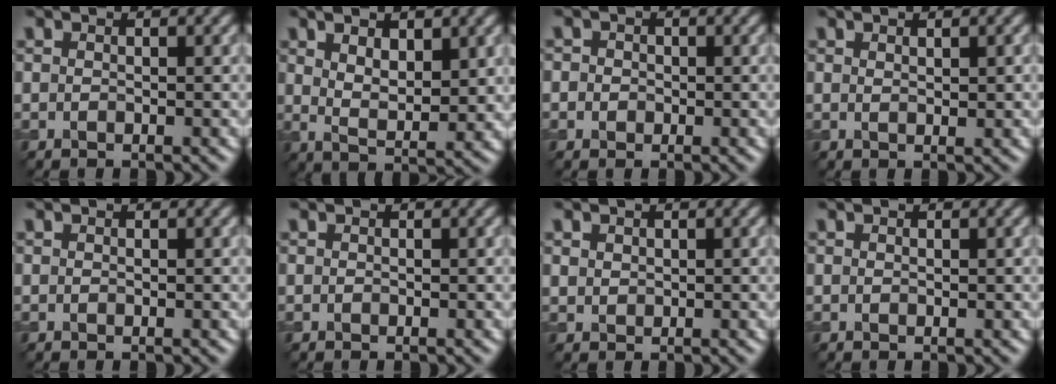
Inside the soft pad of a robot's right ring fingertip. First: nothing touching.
{"total": 5.4, "force": [2.5, 2.1, 4.3], "torque": [-0.080, -0.008, 0.046]}
{"total": 2.2, "force": [0.5, 1.9, 0.8], "torque": [0.008, 0.013, -0.013]}
{"total": 1.0, "force": [0.6, 0.2, 0.9], "torque": [-0.015, -0.001, 0.010]}
{"total": 0.0}
{"total": 0.0}
{"total": 0.9, "force": [0.5, 0.7, 0.2], "torque": [-0.004, -0.002, 0.013]}
{"total": 0.0}